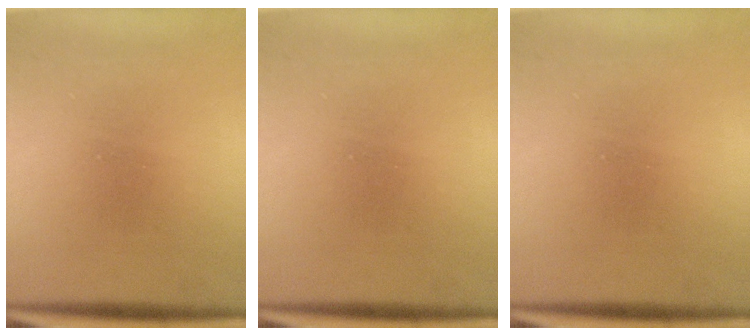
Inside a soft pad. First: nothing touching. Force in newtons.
{"total": 0.0}
{"total": 0.0}